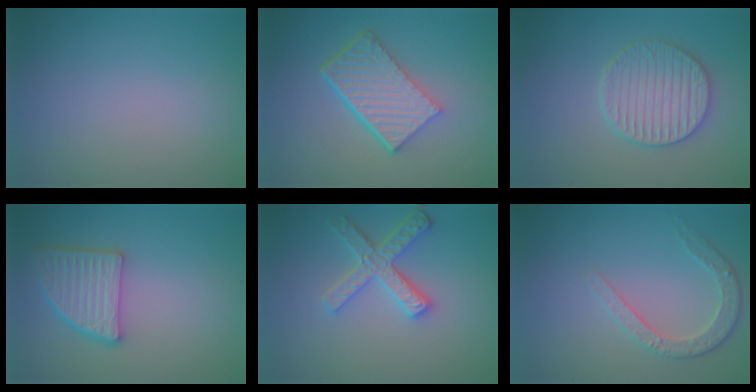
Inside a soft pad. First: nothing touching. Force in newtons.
{"total": 6.7, "press": 4.4, "slide": 4.9}
{"total": 4.1, "press": 3.8, "slide": 1.4}
{"total": 4.2, "press": 3.9, "slide": 1.6}
{"total": 3.7, "press": 3.2, "slide": 1.7}
{"total": 2.6, "press": 2.5, "slide": 1.0}